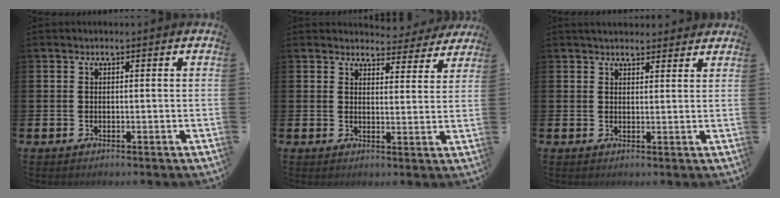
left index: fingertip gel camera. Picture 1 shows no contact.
{"total": 4.0, "force": [3.8, 1.3, 0.2], "torque": [0.006, -0.032, 0.064]}
{"total": 3.0, "force": [2.9, 0.7, 0.2], "torque": [0.004, -0.015, 0.051]}